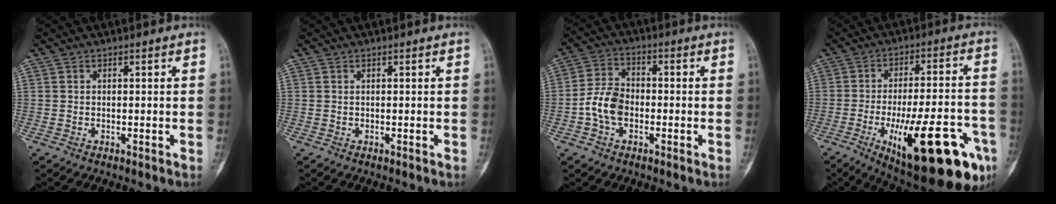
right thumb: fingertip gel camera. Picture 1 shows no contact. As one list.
[{"total": 0.0}, {"total": 7.8, "force": [-1.9, 5.4, 5.3], "torque": [-0.093, 0.023, -0.046]}, {"total": 26.1, "force": [-10.6, 8.3, 22.4], "torque": [-0.276, 0.026, -0.139]}]